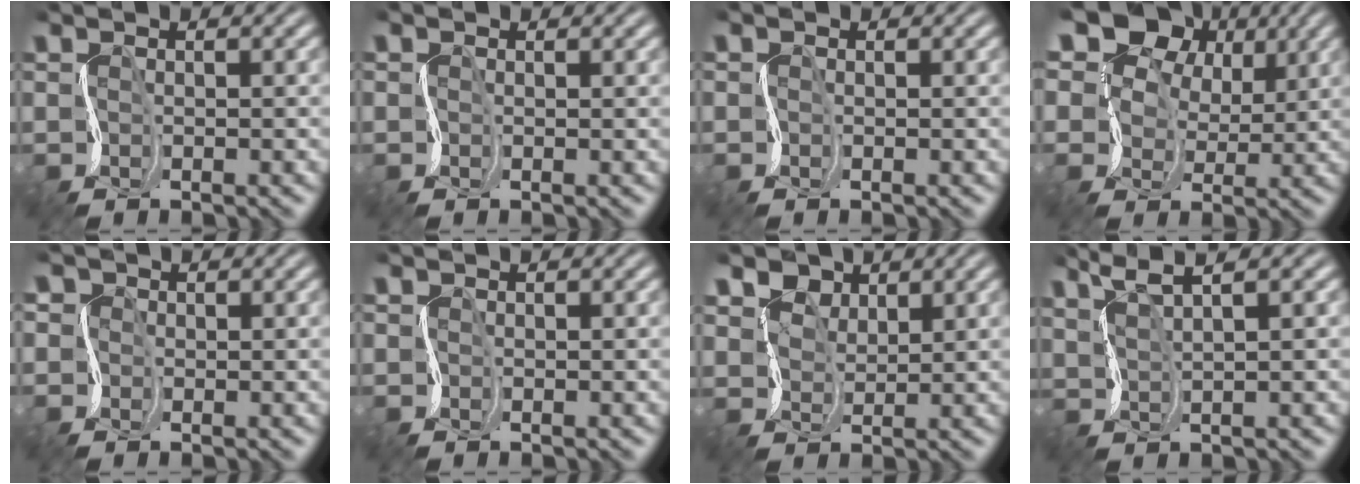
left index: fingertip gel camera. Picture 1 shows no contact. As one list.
[{"total": 0.9, "force": [0.8, 0.4, 0.2], "torque": [-0.004, -0.003, -0.007]}, {"total": 0.0}, {"total": 14.5, "force": [8.4, 9.7, 6.8], "torque": [-0.126, 0.049, 0.117]}, {"total": 2.3, "force": [-0.3, 2.1, 1.0], "torque": [-0.025, 0.010, -0.020]}, {"total": 0.0}, {"total": 3.5, "force": [3.3, 0.7, -0.8], "torque": [-0.009, 0.001, 0.059]}, {"total": 3.5, "force": [3.4, -0.5, 0.7], "torque": [-0.033, 0.008, 0.061]}]